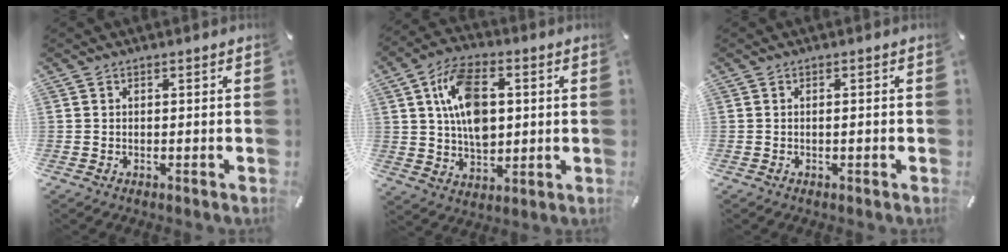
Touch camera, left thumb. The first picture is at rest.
{"total": 13.2, "force": [2.4, 9.1, 9.2], "torque": [-0.151, 0.009, 0.044]}
{"total": 0.8, "force": [-0.2, 0.2, 0.7], "torque": [-0.014, 0.000, -0.004]}